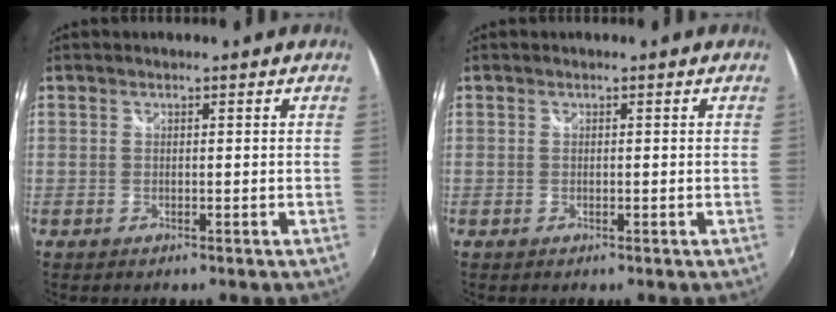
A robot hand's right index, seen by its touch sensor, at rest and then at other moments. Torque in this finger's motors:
{"motor_torque": [-0.27, 0.19, -0.05, 0.00]}